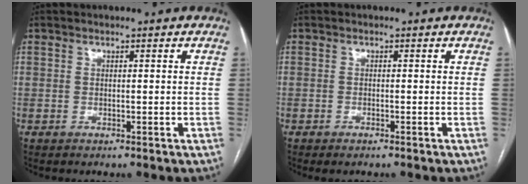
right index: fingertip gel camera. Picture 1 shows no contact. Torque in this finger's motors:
{"motor_torque": [0.21, -0.07, 0.07, 0.01]}